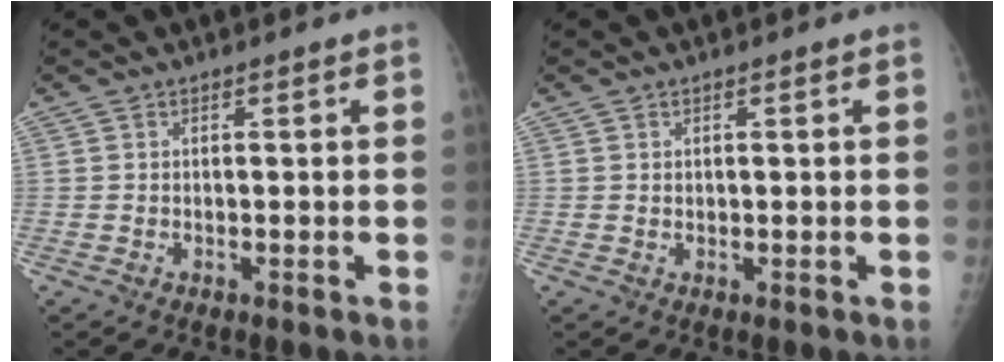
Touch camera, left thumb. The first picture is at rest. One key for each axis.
{"total": 0.7, "fx": 0.1, "fy": 0.6, "fz": 0.3, "tx": 0.002, "ty": 0.001, "tz": 0.003}